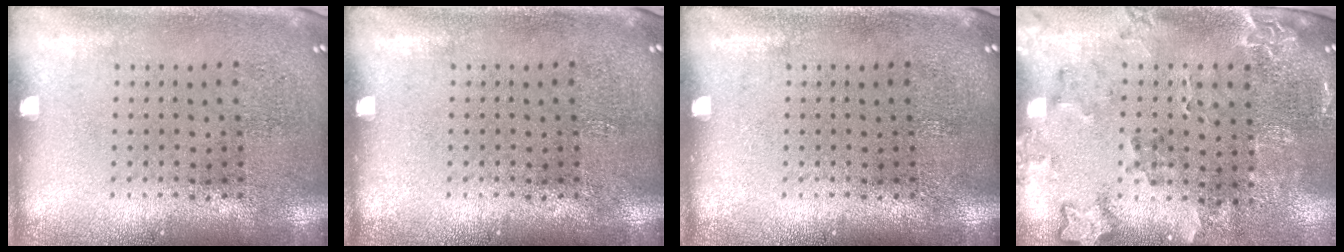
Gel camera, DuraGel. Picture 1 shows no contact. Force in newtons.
{"total": 0.0}
{"total": 0.0}
{"total": 1.9, "press": 1.7, "slide": 1.0}